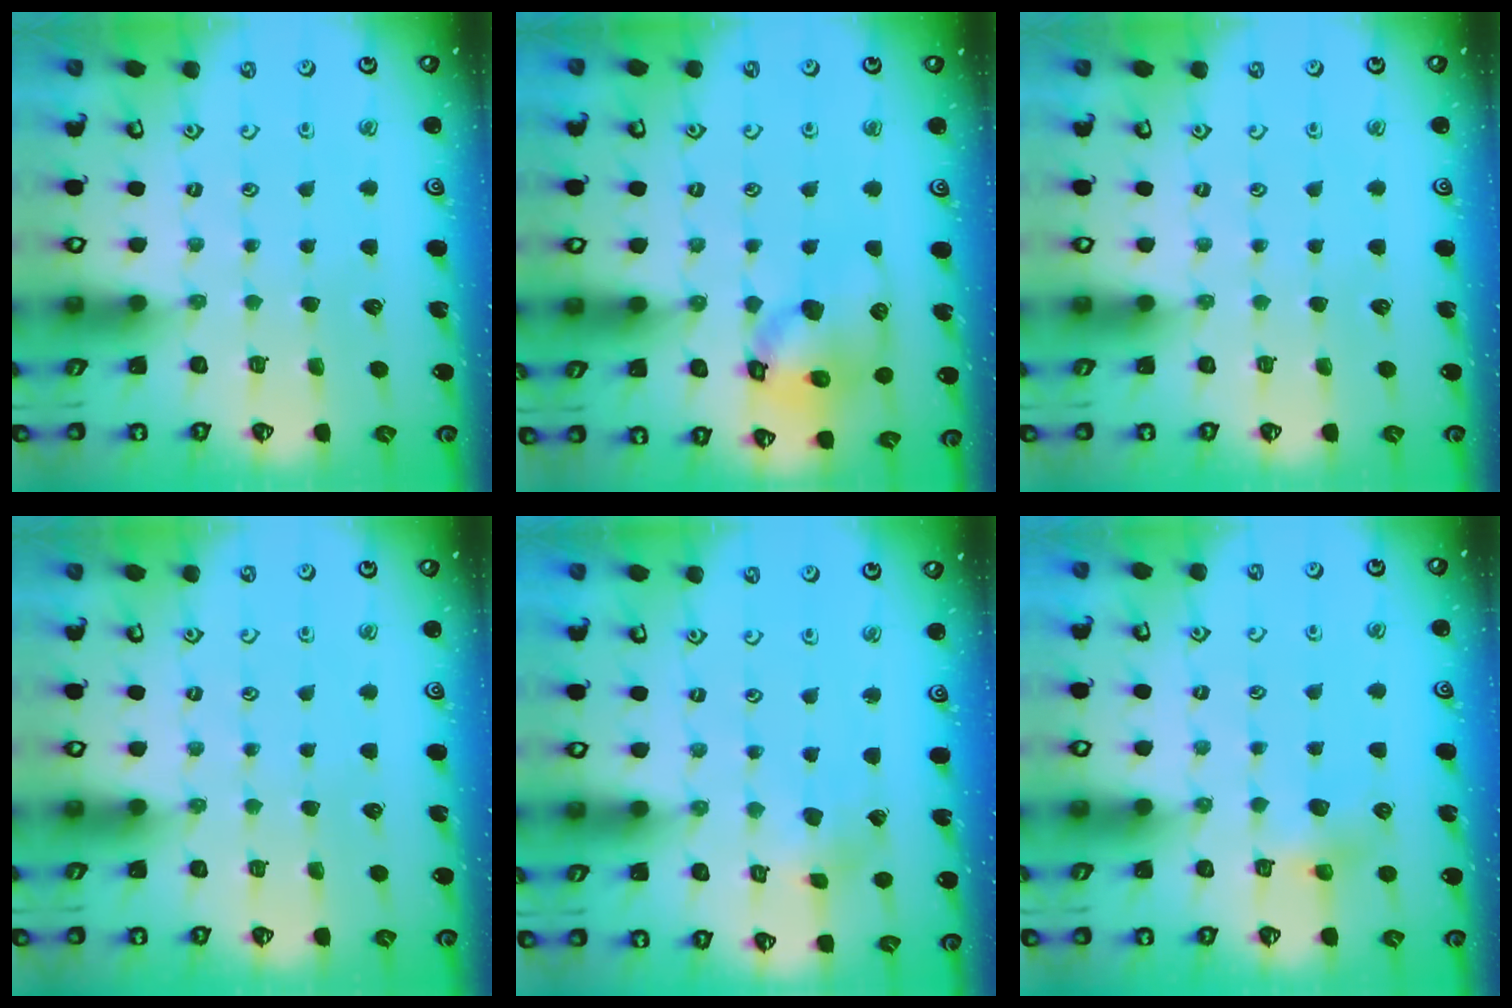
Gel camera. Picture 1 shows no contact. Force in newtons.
{"total": 14.6, "press": 14.4, "slide": 2.2}
{"total": 0.0}
{"total": 0.0}
{"total": 2.3, "press": 2.3, "slide": 0.2}
{"total": 4.4, "press": 4.4, "slide": 0.3}